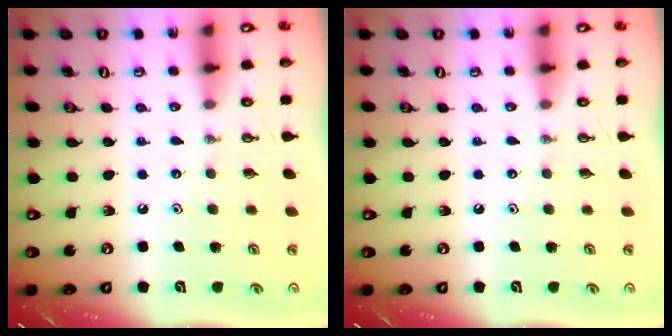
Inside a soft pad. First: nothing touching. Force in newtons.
{"total": 0.0}